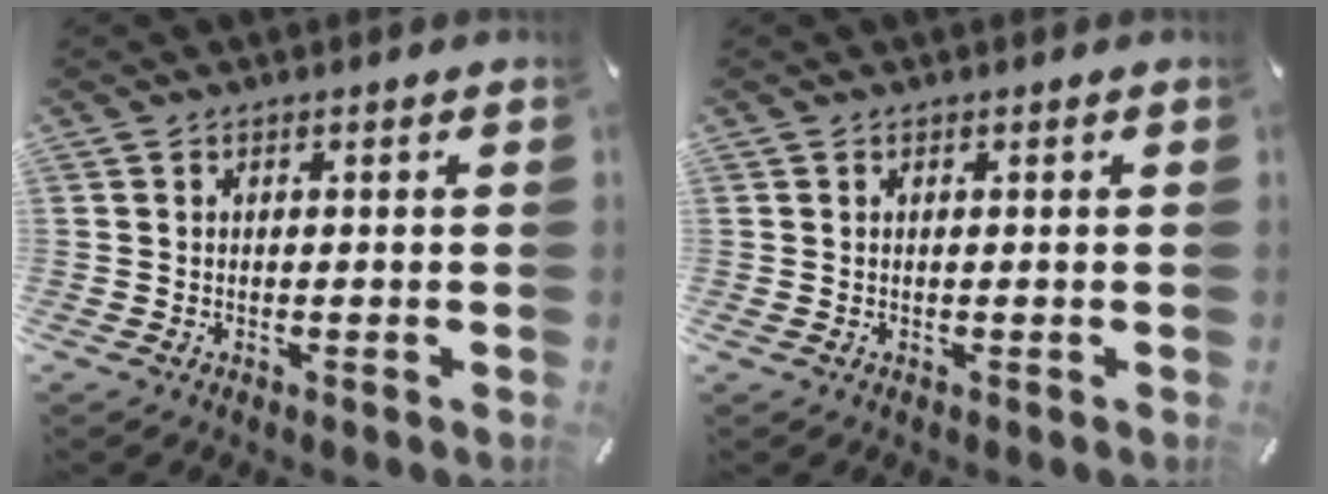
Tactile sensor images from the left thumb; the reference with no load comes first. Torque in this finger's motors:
{"motor_torque": [0.02, 0.08, 0.04, -0.04, 0.00]}